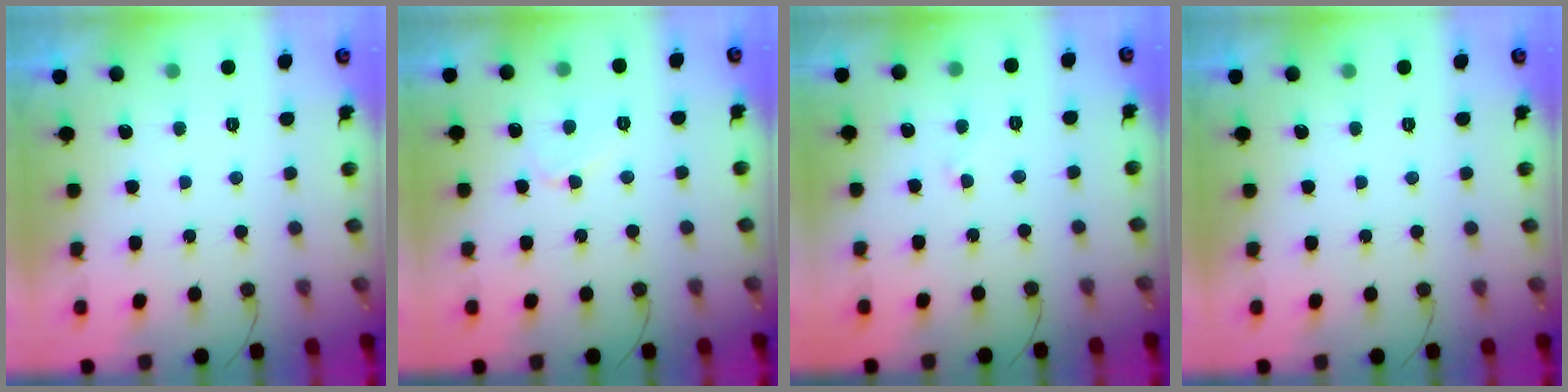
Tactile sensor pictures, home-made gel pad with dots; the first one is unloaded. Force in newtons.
{"total": 5.3, "press": 5.2, "slide": 0.6}
{"total": 2.9, "press": 2.9, "slide": 0.3}
{"total": 0.0}